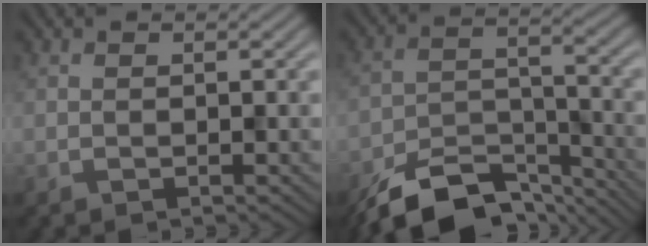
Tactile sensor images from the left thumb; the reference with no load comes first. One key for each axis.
{"total": 11.7, "fx": -9.5, "fy": 4.4, "fz": 5.4, "tx": -0.096, "ty": -0.008, "tz": -0.167}